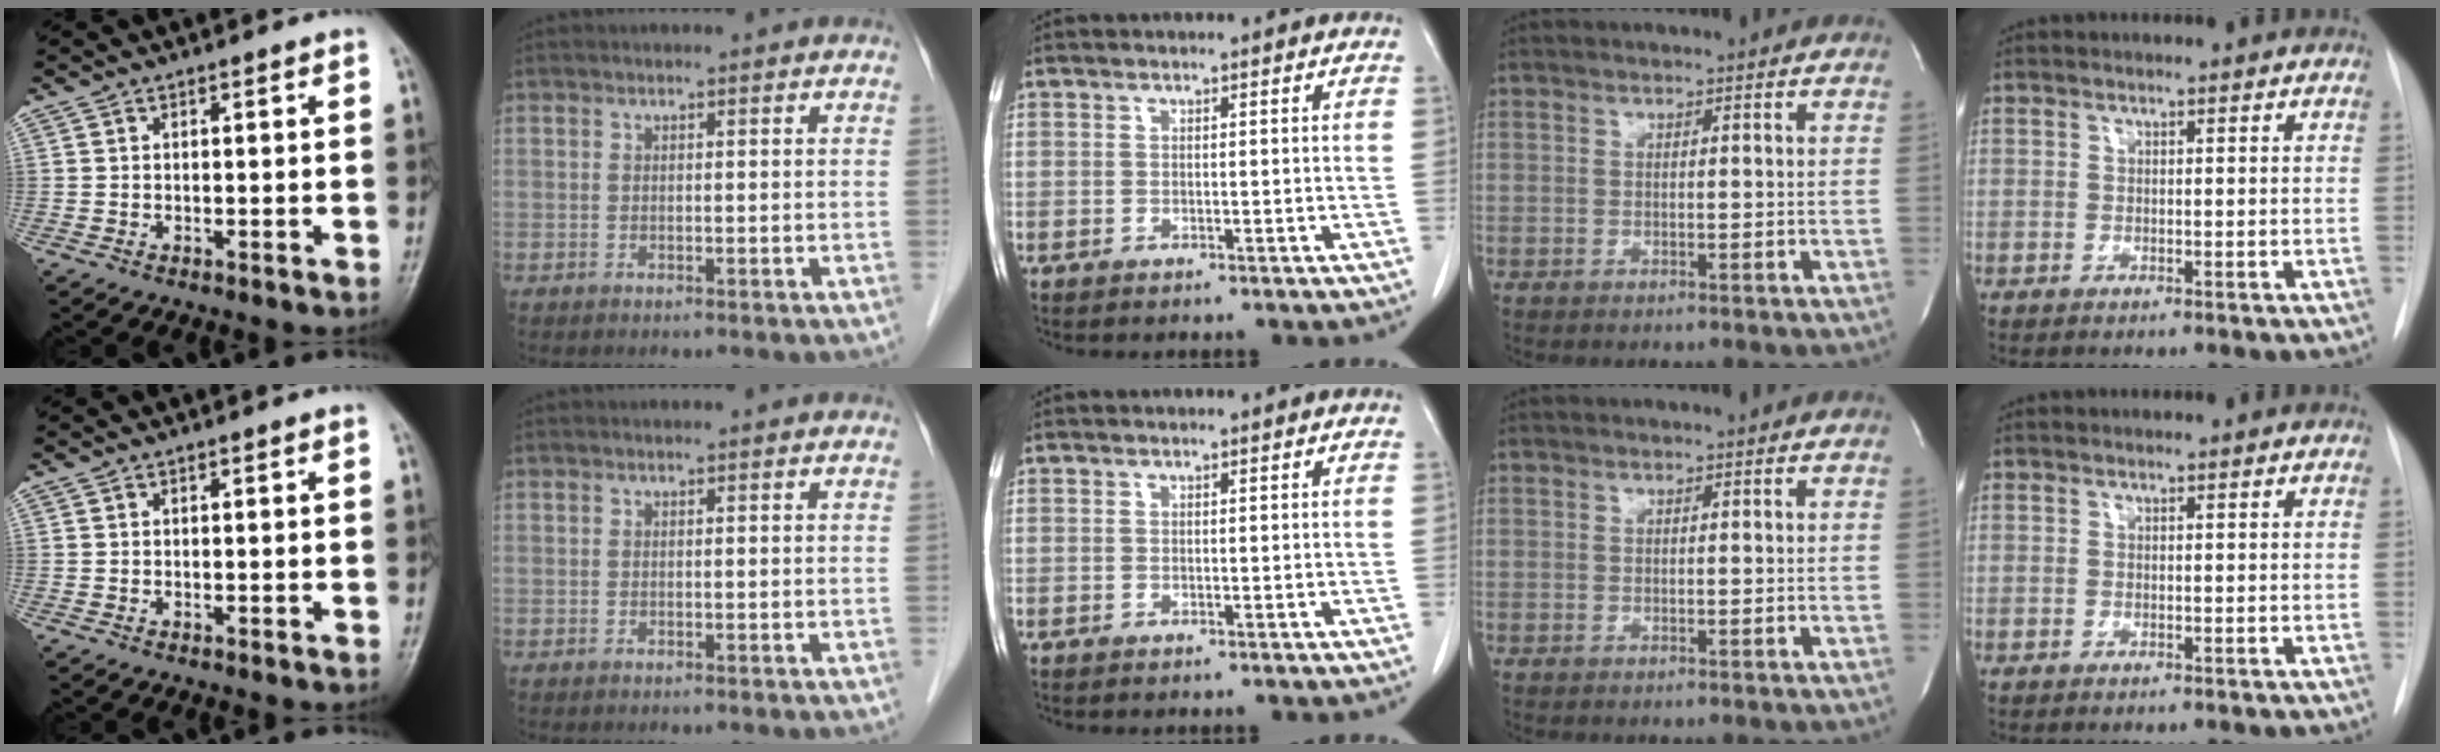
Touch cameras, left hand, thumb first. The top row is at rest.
{}